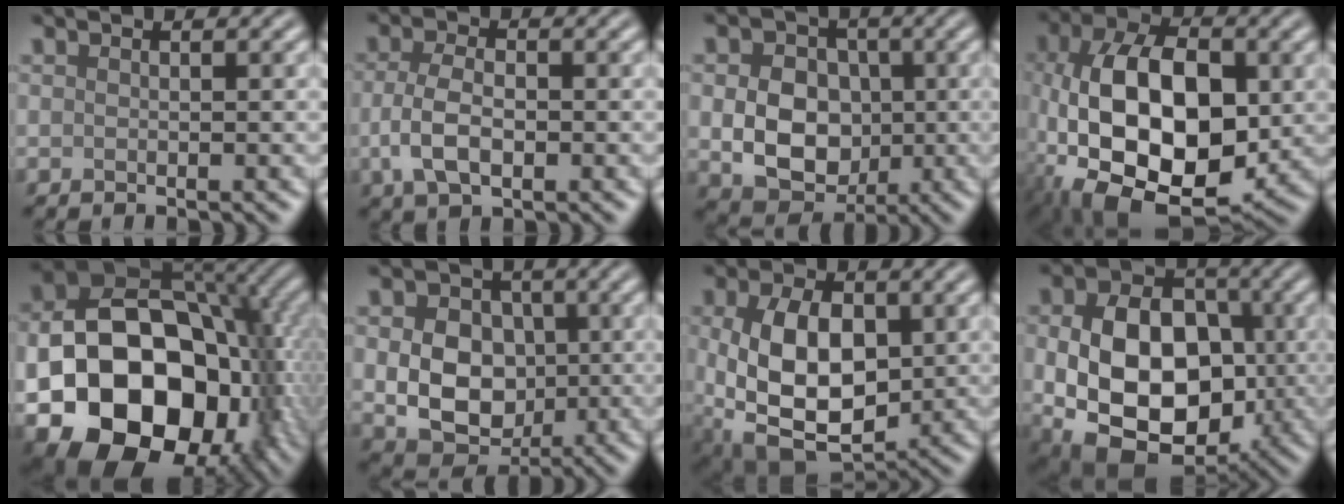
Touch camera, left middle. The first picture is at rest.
{"total": 4.1, "force": [-0.8, 2.3, 3.3], "torque": [-0.072, -0.002, -0.016]}
{"total": 7.7, "force": [-0.3, 6.2, 4.5], "torque": [-0.067, -0.010, -0.009]}
{"total": 14.7, "force": [-2.3, 8.6, 11.7], "torque": [-0.215, -0.010, -0.045]}
{"total": 21.2, "force": [-4.6, 15.8, 13.3], "torque": [-0.239, -0.040, -0.062]}
{"total": 9.1, "force": [0.2, 7.4, 5.3], "torque": [-0.076, 0.001, -0.002]}
{"total": 10.9, "force": [-0.1, 6.9, 8.5], "torque": [-0.181, -0.010, 0.006]}
{"total": 14.0, "force": [-1.5, 10.0, 9.7], "torque": [-0.154, -0.025, -0.016]}